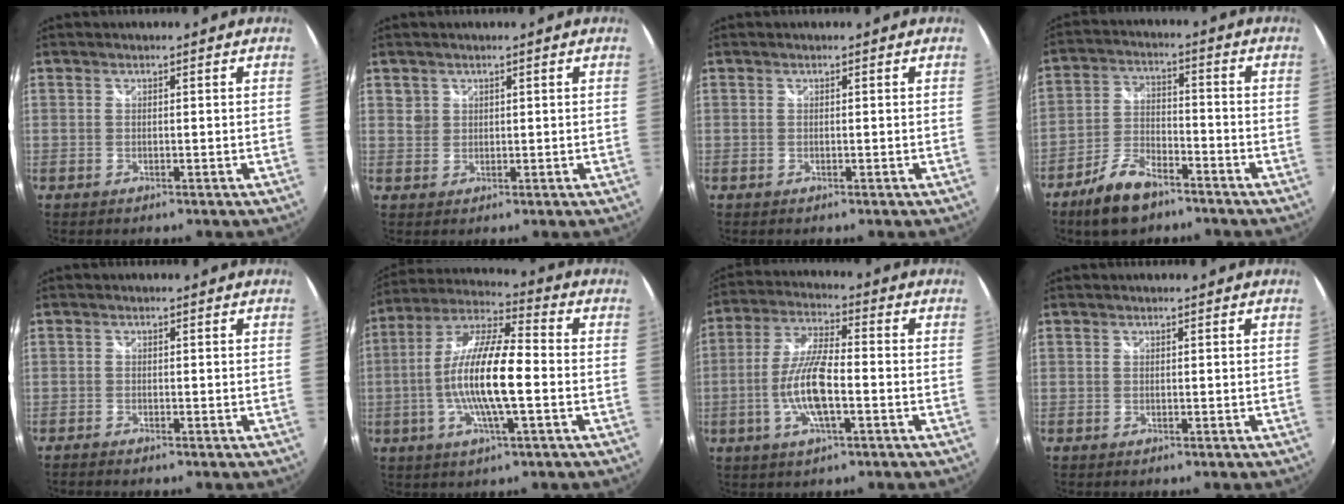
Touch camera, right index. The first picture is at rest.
{"total": 1.5, "force": [0.6, 1.4, -0.1], "torque": [0.007, 0.005, 0.009]}
{"total": 0.0}
{"total": 9.7, "force": [-7.0, 4.1, 5.3], "torque": [-0.122, 0.002, -0.128]}
{"total": 1.6, "force": [-1.5, 0.4, 0.5], "torque": [-0.017, -0.009, -0.029]}
{"total": 14.5, "force": [-2.5, 2.7, 14.0], "torque": [-0.271, 0.005, -0.051]}
{"total": 11.4, "force": [-2.8, 2.9, 10.7], "torque": [-0.220, 0.003, -0.054]}
{"total": 0.0}